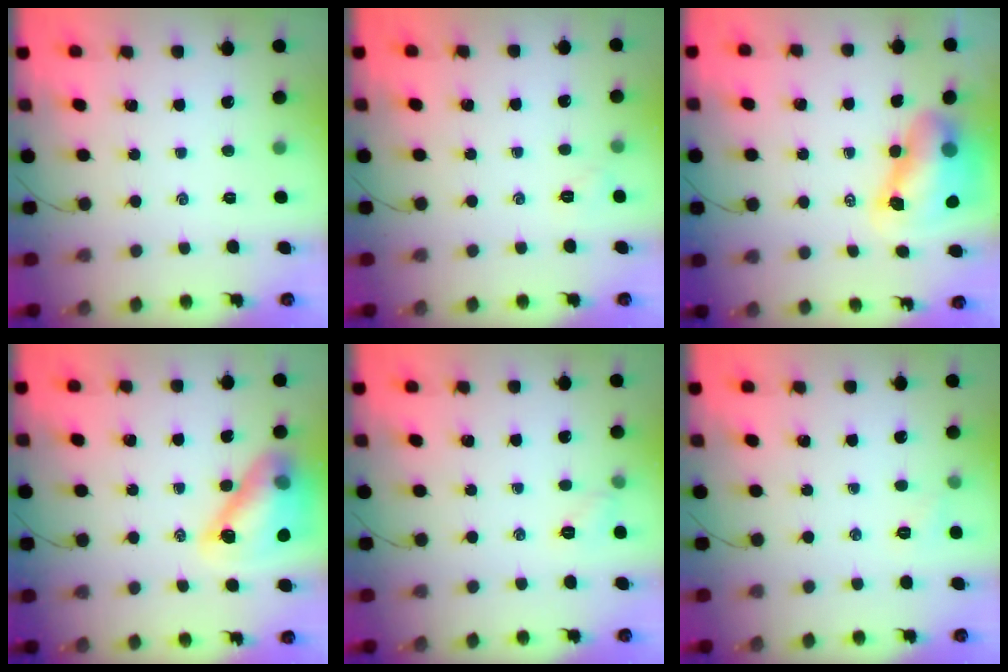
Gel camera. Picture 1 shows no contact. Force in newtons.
{"total": 4.1, "press": 3.9, "slide": 1.2}
{"total": 10.3, "press": 10.0, "slide": 2.5}
{"total": 14.2, "press": 13.6, "slide": 4.1}
{"total": 5.2, "press": 4.9, "slide": 1.6}
{"total": 4.2, "press": 4.0, "slide": 1.1}